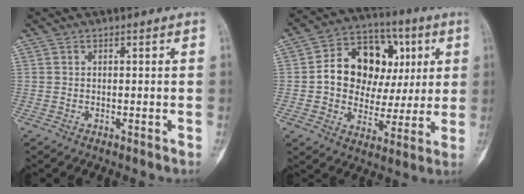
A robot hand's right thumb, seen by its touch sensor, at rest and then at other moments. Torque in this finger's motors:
{"motor_torque": [1.54, 1.84, 0.60, -0.35, 0.34]}